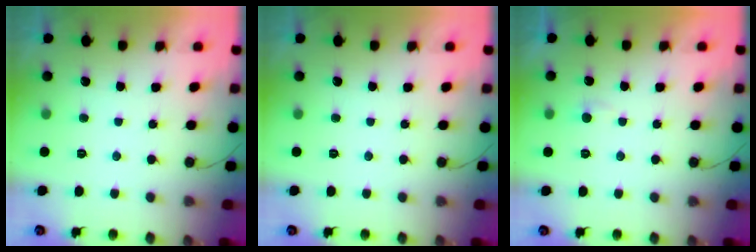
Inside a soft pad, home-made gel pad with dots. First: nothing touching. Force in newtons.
{"total": 0.0}
{"total": 3.4, "press": 3.4, "slide": 0.4}